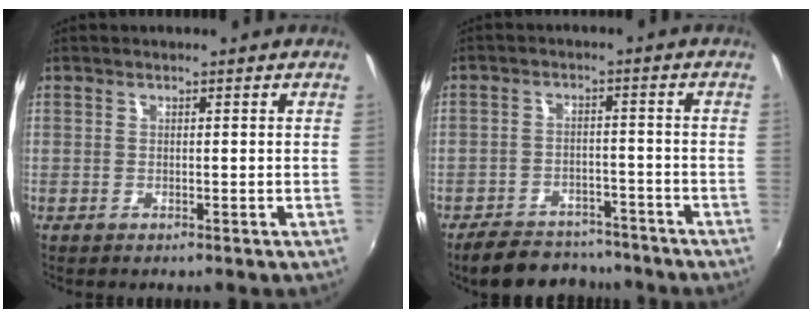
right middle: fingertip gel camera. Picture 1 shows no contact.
{"total": 11.9, "force": [-10.2, 4.7, 3.9], "torque": [-0.095, 0.012, -0.137]}